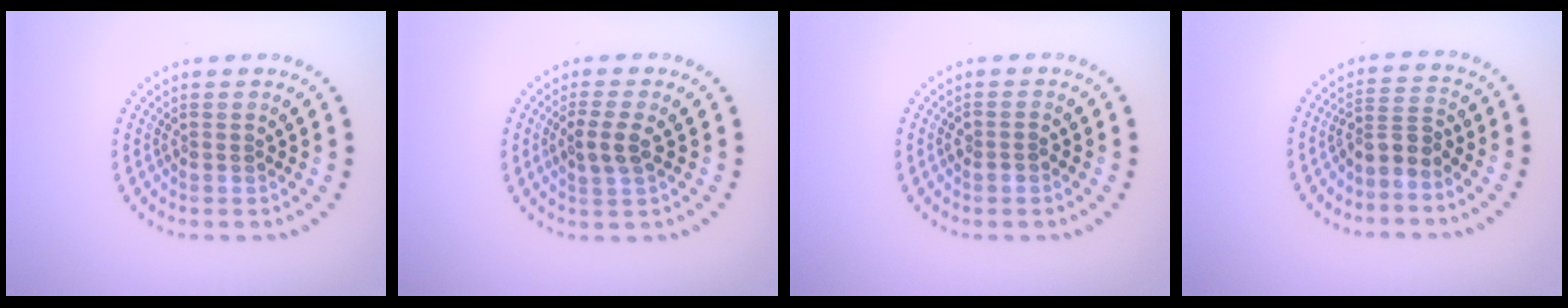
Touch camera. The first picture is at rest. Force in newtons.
{"total": 2.5, "press": 2.4, "slide": 0.7}
{"total": 1.1, "press": 1.1, "slide": 0.4}
{"total": 2.5, "press": 1.9, "slide": 1.6}